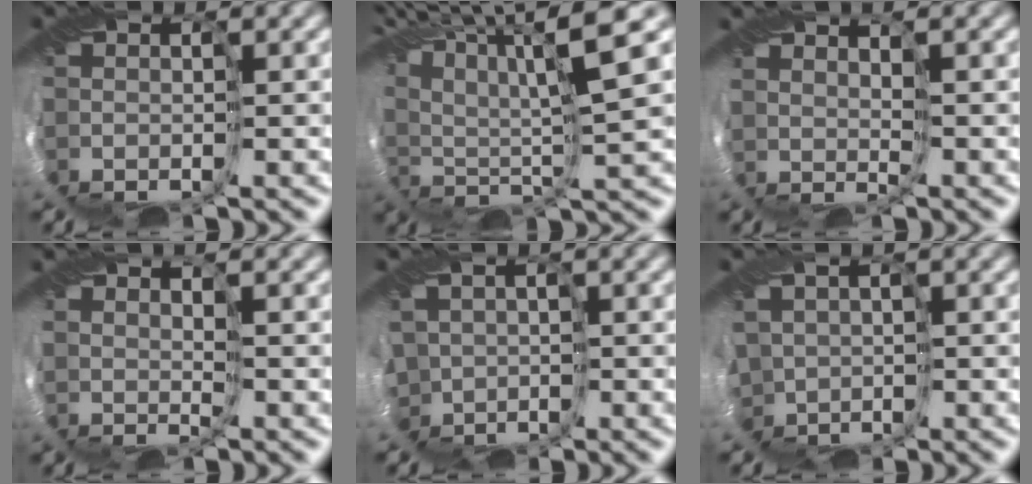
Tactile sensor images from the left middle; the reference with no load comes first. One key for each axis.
{"total": 10.7, "fx": 7.0, "fy": 1.6, "fz": 7.9, "tx": -0.175, "ty": 0.031, "tz": 0.129}
{"total": 2.7, "fx": 1.9, "fy": -1.4, "fz": -1.2, "tx": 0.012, "ty": -0.001, "tz": 0.036}
{"total": 2.6, "fx": 1.7, "fy": -1.5, "fz": -1.4, "tx": 0.016, "ty": 0.000, "tz": 0.032}
{"total": 3.8, "fx": -0.5, "fy": 3.3, "fz": 1.9, "tx": -0.039, "ty": -0.013, "tz": -0.009}
{"total": 3.0, "fx": 0.2, "fy": 2.6, "fz": 1.5, "tx": -0.041, "ty": -0.016, "tz": -0.001}